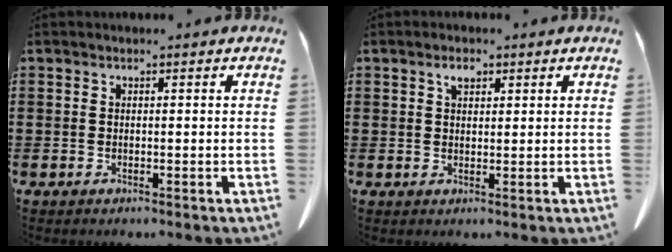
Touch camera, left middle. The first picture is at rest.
{"total": 2.0, "force": [1.1, 1.0, 1.3], "torque": [-0.022, 0.001, 0.019]}